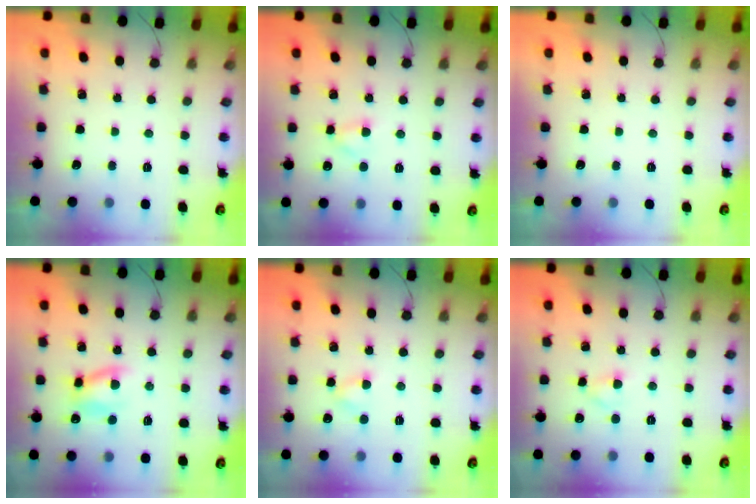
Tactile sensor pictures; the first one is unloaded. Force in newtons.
{"total": 2.6, "press": 2.3, "slide": 1.2}
{"total": 0.0}
{"total": 8.1, "press": 7.9, "slide": 1.9}
{"total": 3.1, "press": 3.0, "slide": 0.7}
{"total": 2.7, "press": 2.5, "slide": 1.2}